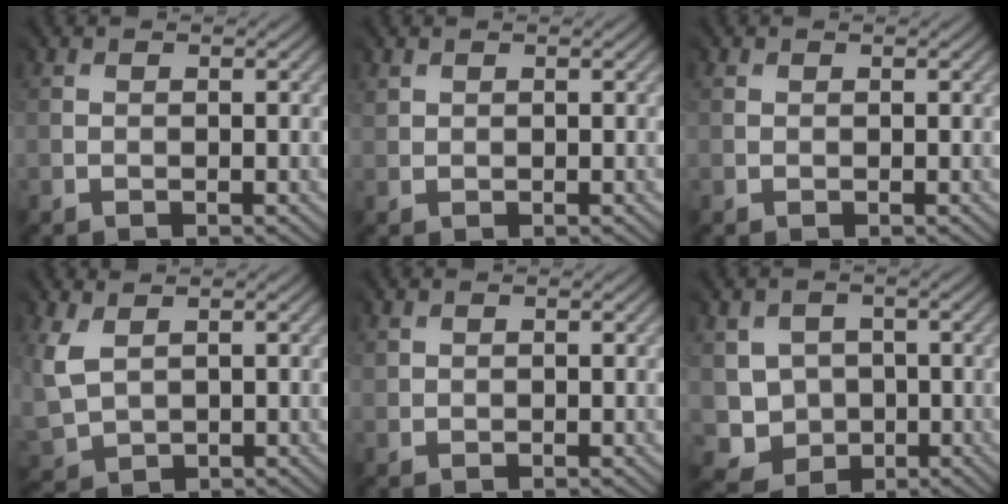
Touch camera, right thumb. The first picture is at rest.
{"total": 1.5, "force": [1.2, 0.9, 0.2], "torque": [-0.007, 0.001, 0.025]}
{"total": 0.5, "force": [0.4, 0.3, 0.0], "torque": [0.002, -0.002, 0.008]}
{"total": 4.6, "force": [2.3, 3.2, 2.4], "torque": [-0.099, -0.002, 0.052]}
{"total": 1.2, "force": [0.9, 0.8, 0.2], "torque": [-0.006, -0.001, 0.018]}
{"total": 3.6, "force": [0.0, 3.6, -0.1], "torque": [-0.017, -0.012, -0.007]}